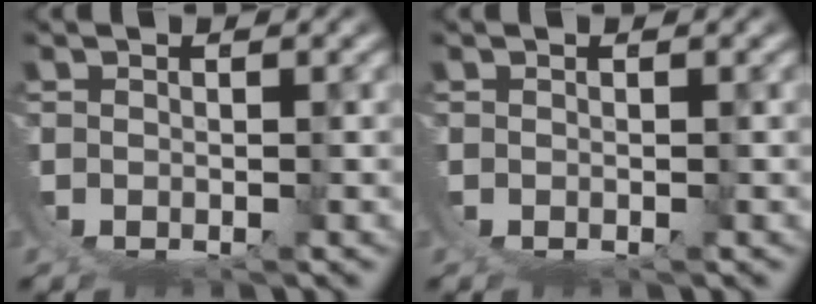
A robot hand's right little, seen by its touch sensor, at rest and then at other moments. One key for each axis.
{"total": 0.0}